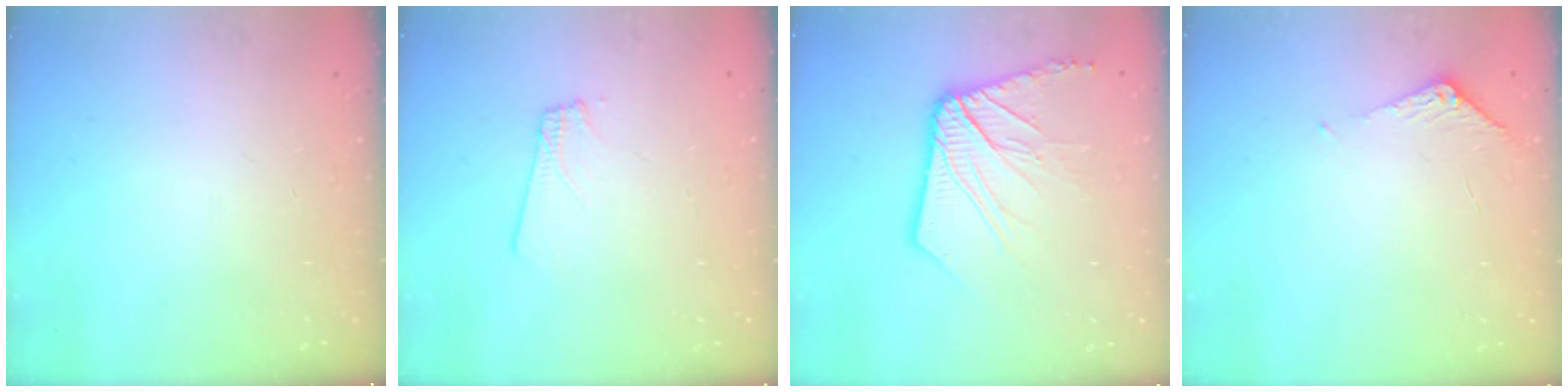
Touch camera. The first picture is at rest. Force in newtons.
{"total": 1.8, "press": 1.8, "slide": 0.1}
{"total": 14.6, "press": 14.5, "slide": 1.7}
{"total": 6.4, "press": 6.4, "slide": 0.6}